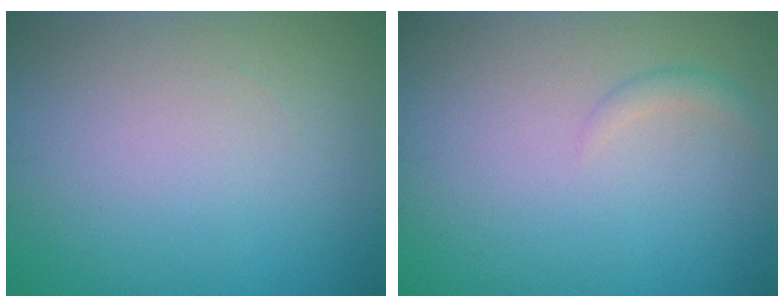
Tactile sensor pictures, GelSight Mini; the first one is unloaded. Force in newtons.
{"total": 1.0, "press": 1.0, "slide": 0.0}